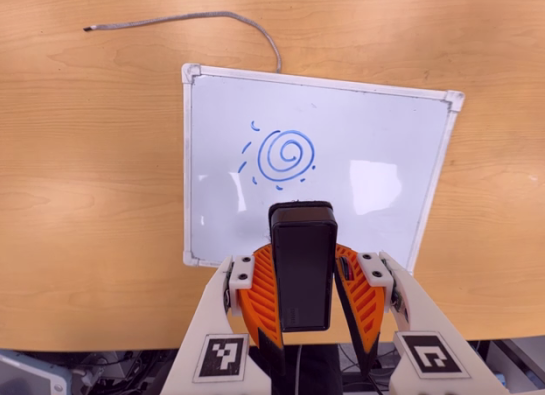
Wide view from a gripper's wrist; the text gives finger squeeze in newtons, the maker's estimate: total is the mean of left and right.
{"total": 7.8, "left": 6.8, "right": 8.7}